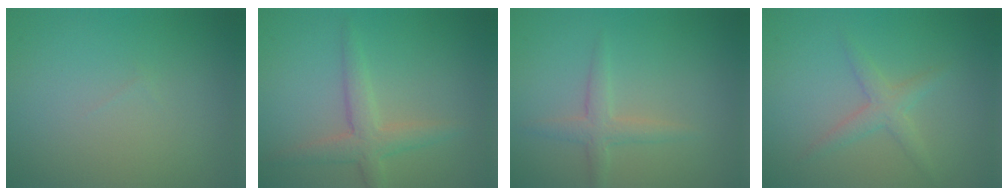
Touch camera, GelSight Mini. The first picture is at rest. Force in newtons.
{"total": 2.9, "press": 2.9, "slide": 0.2}
{"total": 1.9, "press": 1.9, "slide": 0.1}
{"total": 2.0, "press": 2.0, "slide": 0.1}